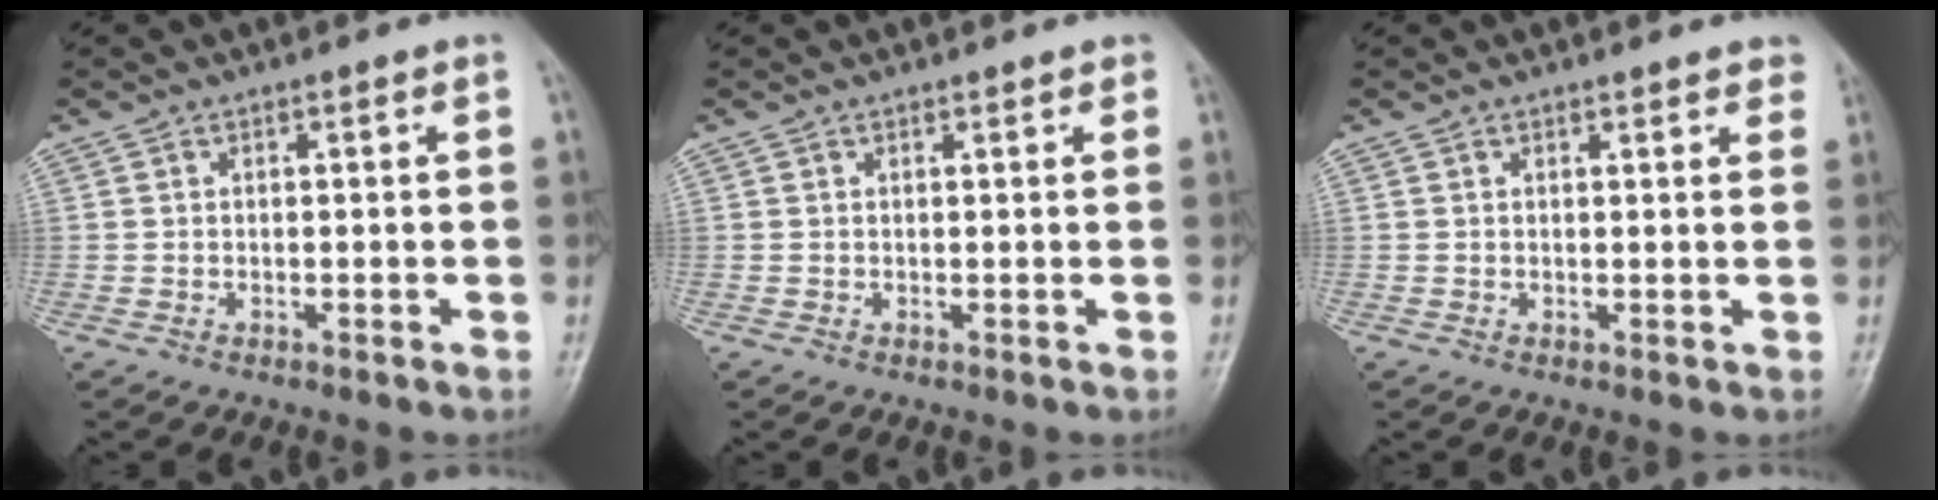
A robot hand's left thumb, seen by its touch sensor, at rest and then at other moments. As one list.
[{"total": 1.1, "force": [0.8, 0.5, 0.5], "torque": [-0.004, -0.003, 0.007]}, {"total": 3.2, "force": [2.7, 1.1, 1.4], "torque": [0.005, -0.003, 0.024]}]